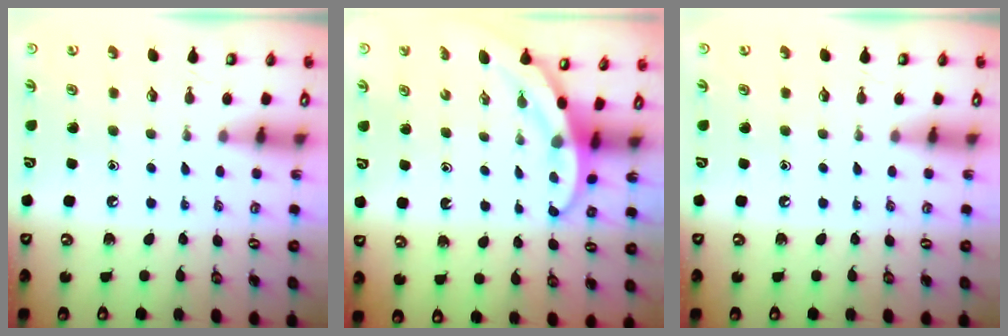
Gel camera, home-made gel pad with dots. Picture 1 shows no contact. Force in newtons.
{"total": 3.3, "press": 3.3, "slide": 0.2}
{"total": 0.0}